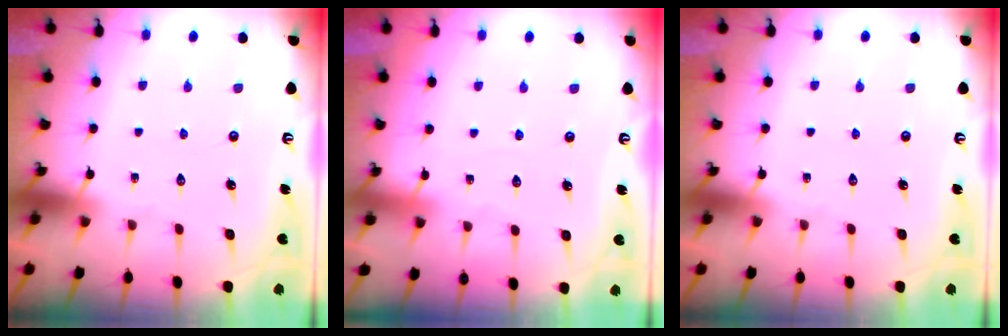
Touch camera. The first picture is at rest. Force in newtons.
{"total": 2.1, "press": 2.1, "slide": 0.2}
{"total": 0.0}